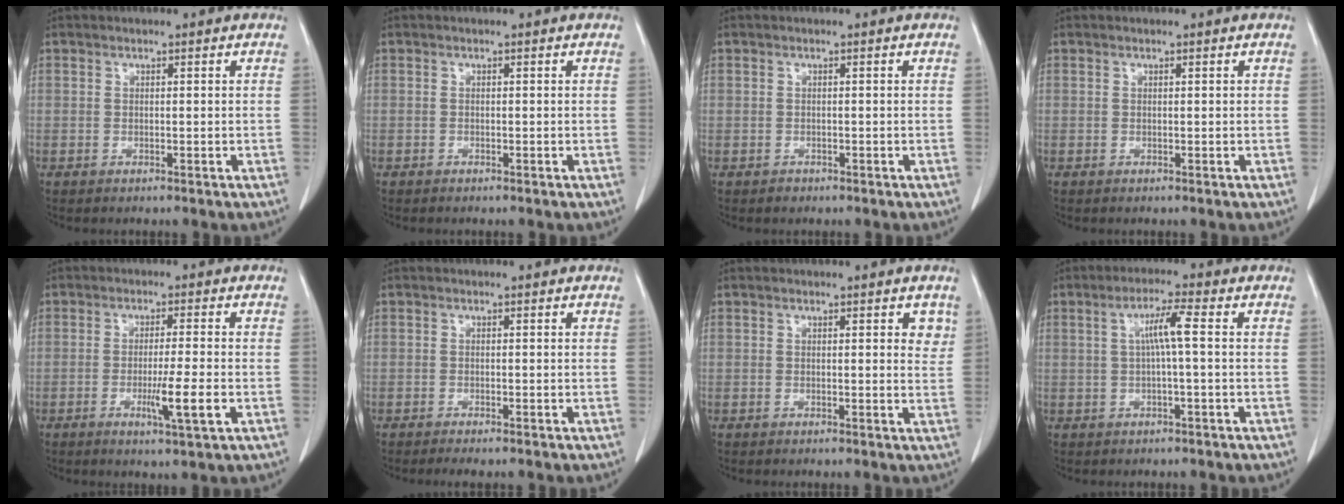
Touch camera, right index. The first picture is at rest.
{"total": 0.0}
{"total": 0.8, "force": [-0.5, 0.7, -0.1], "torque": [-0.002, 0.003, -0.010]}
{"total": 0.0}
{"total": 6.0, "force": [-1.9, -0.3, 5.7], "torque": [-0.096, -0.013, -0.030]}
{"total": 2.0, "force": [-1.7, 0.0, 1.1], "torque": [-0.016, -0.005, -0.024]}
{"total": 2.2, "force": [1.1, 0.8, 1.7], "torque": [-0.012, -0.004, 0.009]}
{"total": 4.5, "force": [0.5, -0.2, 4.4], "torque": [-0.081, 0.011, 0.011]}